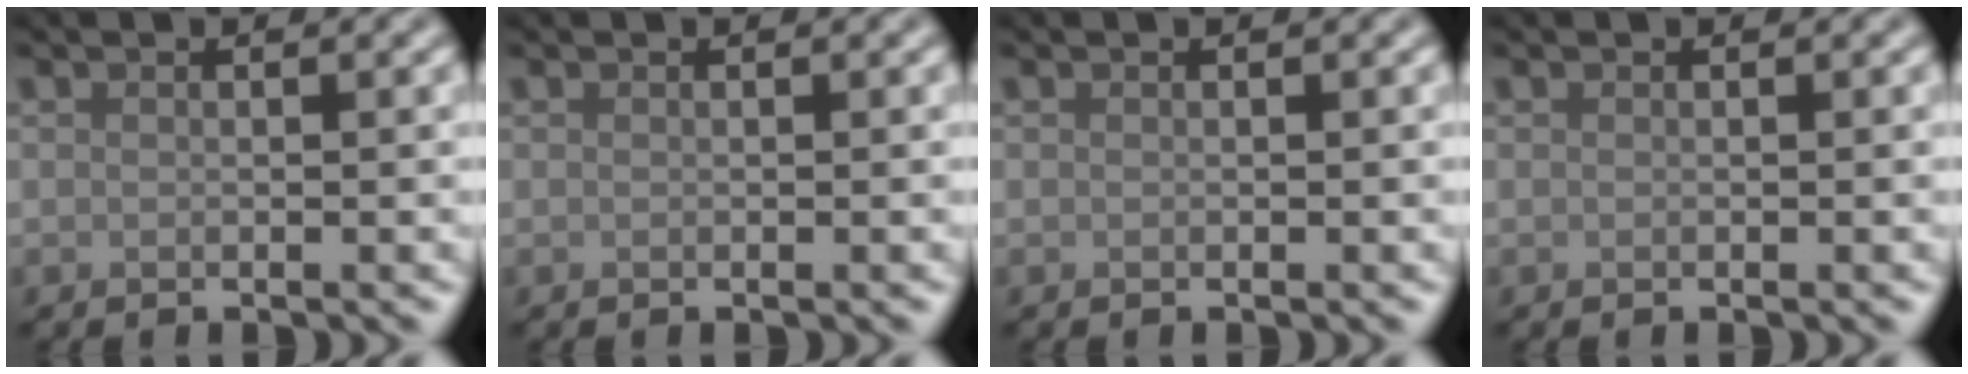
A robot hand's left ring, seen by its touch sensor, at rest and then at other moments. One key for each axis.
{"total": 0.0}
{"total": 0.0}
{"total": 0.0}